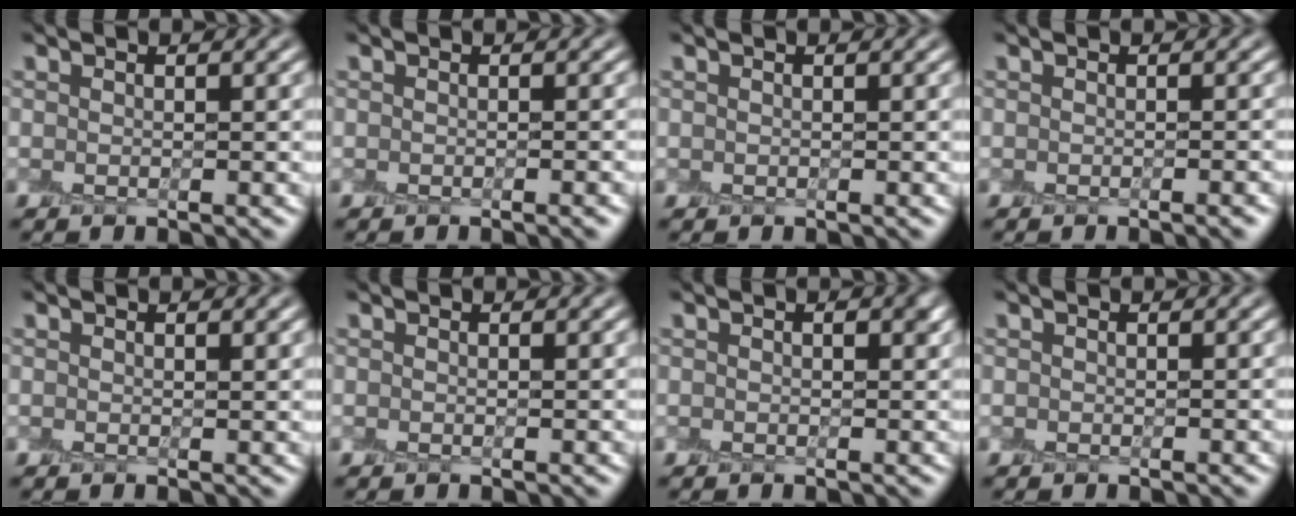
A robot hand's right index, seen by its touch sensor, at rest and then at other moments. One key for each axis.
{"total": 1.0, "fx": -0.6, "fy": 0.1, "fz": 0.7, "tx": -0.009, "ty": -0.003, "tz": -0.007}
{"total": 0.0}
{"total": 1.3, "fx": -0.8, "fy": 0.2, "fz": 1.0, "tx": -0.009, "ty": -0.002, "tz": -0.009}
{"total": 0.5, "fx": 0.2, "fy": 0.3, "fz": 0.3, "tx": -0.003, "ty": -0.002, "tz": 0.002}
{"total": 0.0}
{"total": 1.2, "fx": 0.2, "fy": 0.8, "fz": 0.9, "tx": -0.009, "ty": -0.001, "tz": 0.001}
{"total": 0.0}